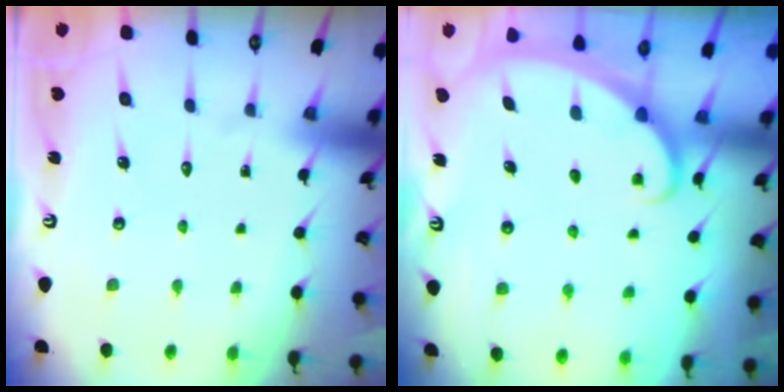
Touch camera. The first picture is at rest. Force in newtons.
{"total": 1.8, "press": 1.7, "slide": 0.1}